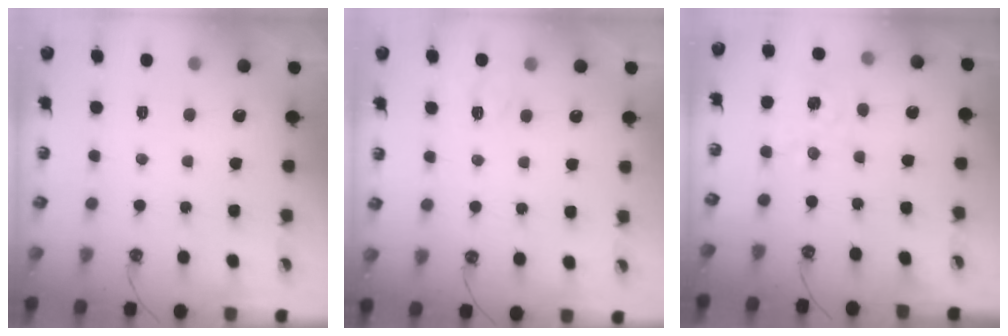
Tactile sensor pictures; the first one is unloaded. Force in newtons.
{"total": 3.5, "press": 3.4, "slide": 0.5}
{"total": 2.6, "press": 2.6, "slide": 0.4}